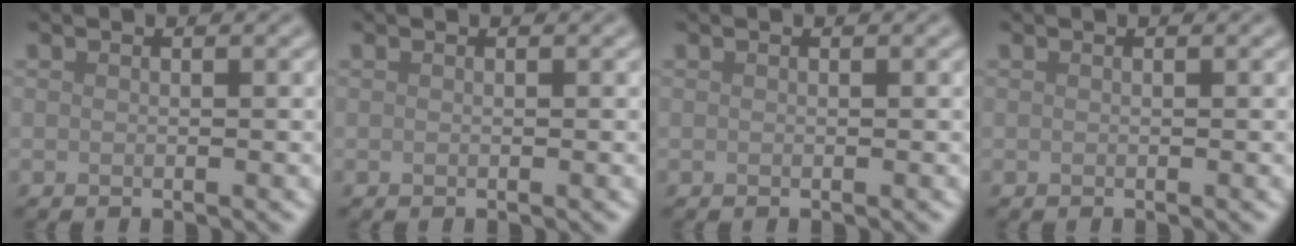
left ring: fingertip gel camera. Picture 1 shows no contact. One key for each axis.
{"total": 0.0}
{"total": 0.0}
{"total": 0.0}